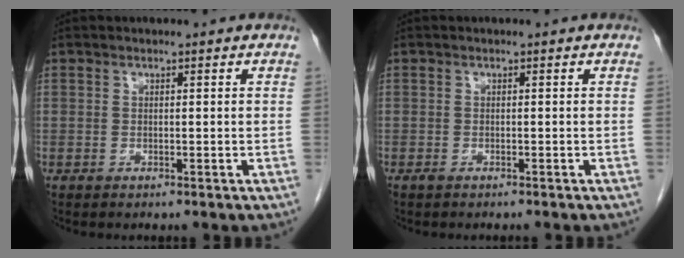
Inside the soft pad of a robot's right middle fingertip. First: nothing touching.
{"total": 0.8, "force": [-0.7, 0.2, 0.4], "torque": [-0.012, -0.002, -0.009]}